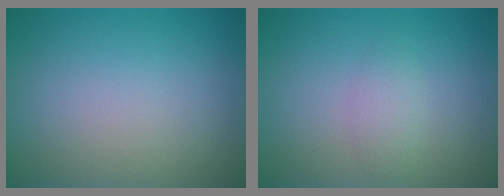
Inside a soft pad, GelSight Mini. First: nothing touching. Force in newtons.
{"total": 1.5, "press": 1.5, "slide": 0.0}